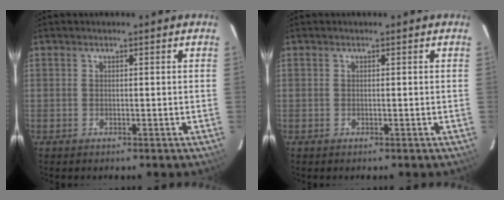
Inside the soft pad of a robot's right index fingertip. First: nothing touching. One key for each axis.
{"total": 0.0}